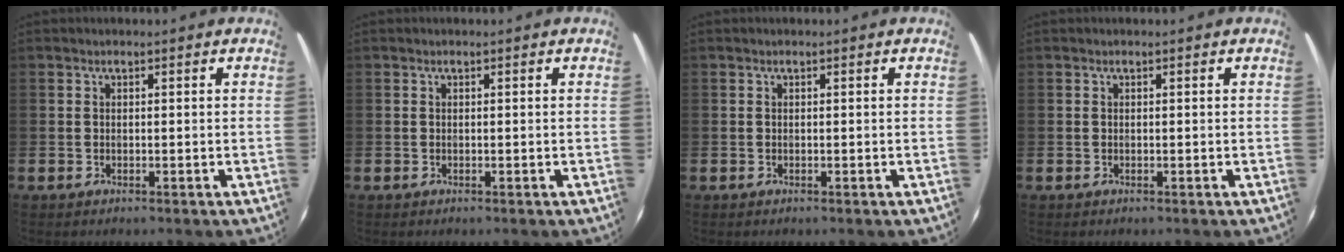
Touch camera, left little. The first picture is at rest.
{"total": 0.0}
{"total": 0.0}
{"total": 0.0}